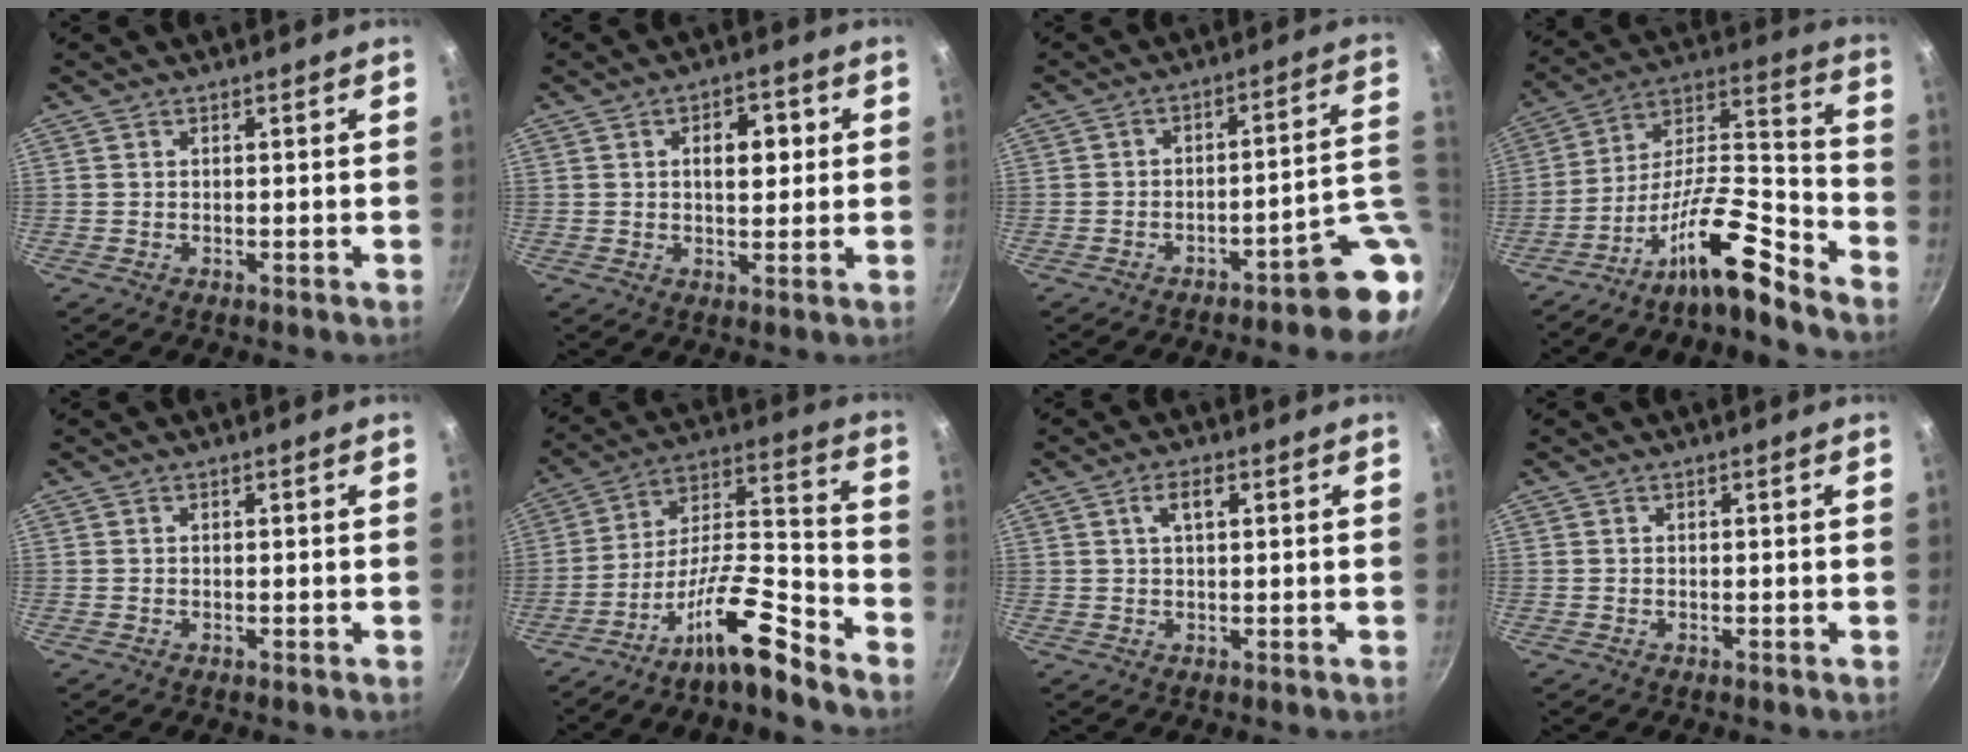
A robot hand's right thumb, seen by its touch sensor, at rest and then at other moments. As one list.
[{"total": 6.5, "force": [1.3, 3.8, 5.2], "torque": [-0.047, 0.001, 0.014]}, {"total": 10.7, "force": [-4.7, 2.5, 9.3], "torque": [-0.085, 0.042, -0.064]}, {"total": 17.1, "force": [-12.4, 4.0, 11.2], "torque": [-0.163, 0.110, -0.233]}, {"total": 0.0}, {"total": 14.0, "force": [-10.3, 2.8, 9.1], "torque": [-0.155, 0.100, -0.193]}, {"total": 3.2, "force": [1.1, 1.4, 2.7], "torque": [-0.044, 0.006, 0.020]}, {"total": 0.0}]